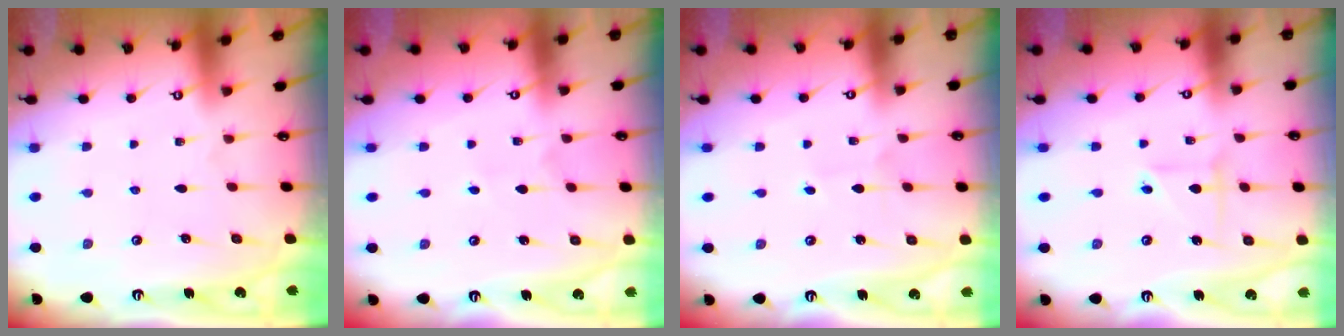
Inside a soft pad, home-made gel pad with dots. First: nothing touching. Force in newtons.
{"total": 1.7, "press": 1.7, "slide": 0.1}
{"total": 1.6, "press": 1.6, "slide": 0.1}
{"total": 2.9, "press": 2.9, "slide": 0.2}